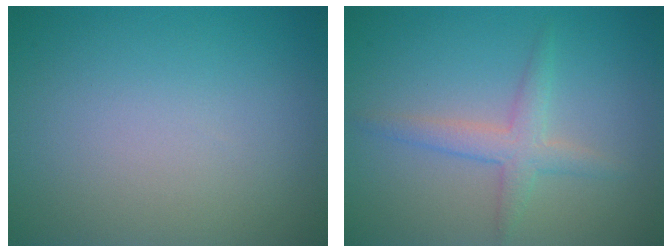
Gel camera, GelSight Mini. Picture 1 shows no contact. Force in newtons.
{"total": 2.5, "press": 2.5, "slide": 0.0}